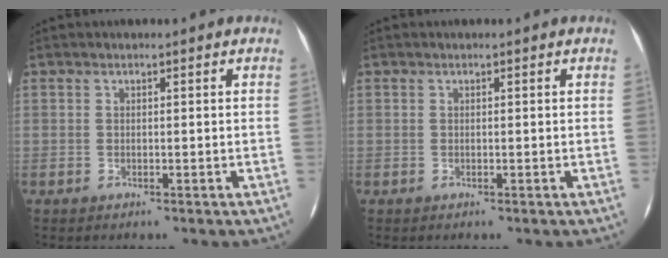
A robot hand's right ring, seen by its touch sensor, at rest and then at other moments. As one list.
[{"total": 0.0}]